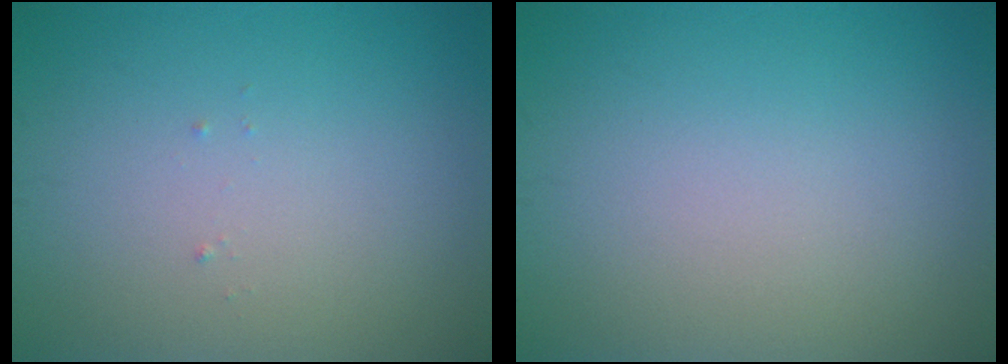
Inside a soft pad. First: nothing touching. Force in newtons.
{"total": 0.0}